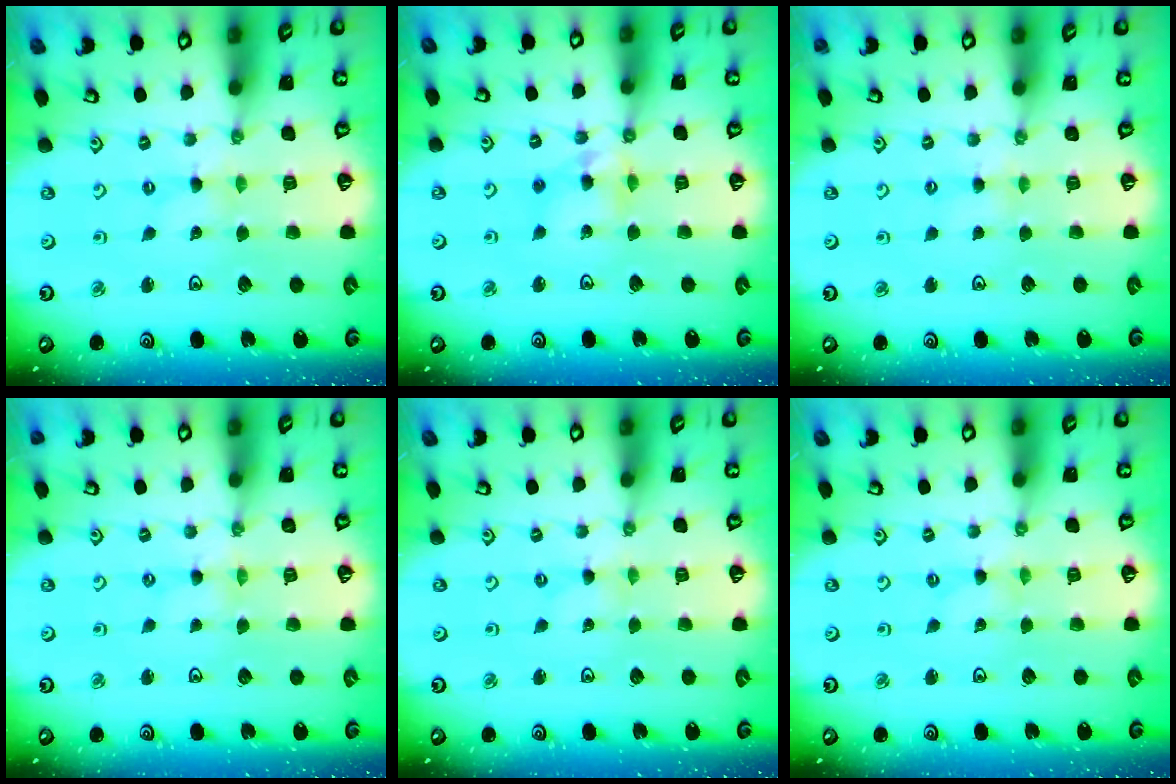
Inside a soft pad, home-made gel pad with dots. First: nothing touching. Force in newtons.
{"total": 9.0, "press": 8.9, "slide": 0.8}
{"total": 2.5, "press": 2.5, "slide": 0.3}
{"total": 0.0}
{"total": 0.0}
{"total": 0.0}